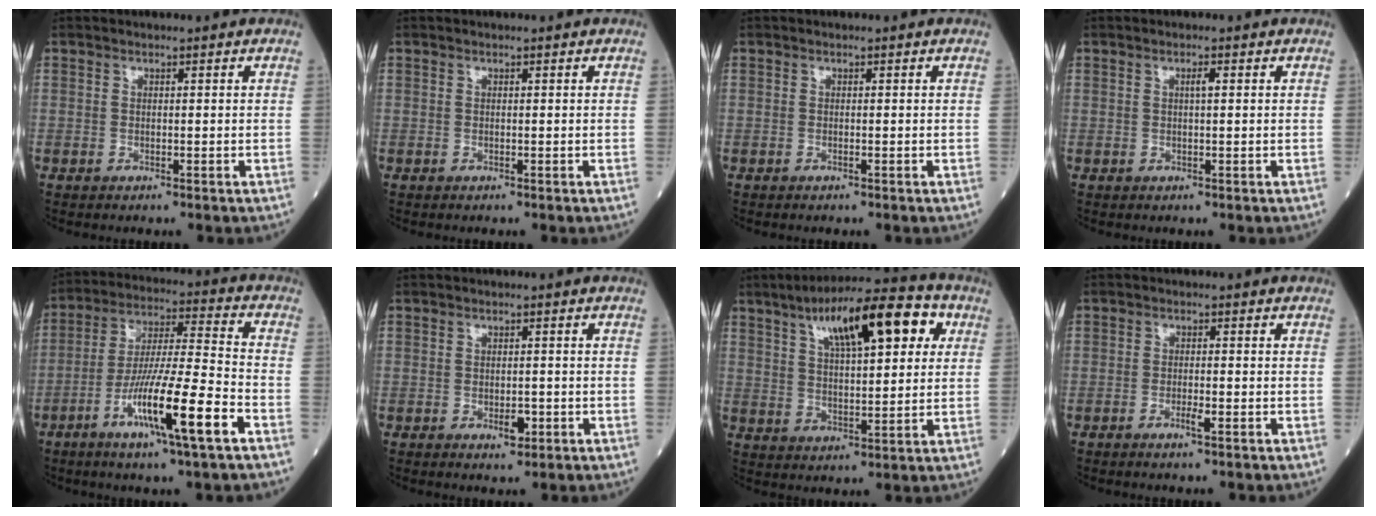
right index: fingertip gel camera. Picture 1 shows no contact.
{"total": 0.0}
{"total": 0.0}
{"total": 1.1, "force": [0.3, 0.1, 1.1], "torque": [-0.020, 0.003, 0.004]}
{"total": 14.6, "force": [-6.7, 0.0, 12.9], "torque": [-0.241, -0.015, -0.121]}
{"total": 2.2, "force": [-0.8, 1.0, 1.7], "torque": [-0.026, 0.001, -0.009]}
{"total": 15.9, "force": [7.0, 4.5, 13.6], "torque": [-0.215, 0.037, 0.110]}
{"total": 1.9, "force": [-1.0, 0.2, 1.6], "torque": [-0.030, 0.000, -0.019]}